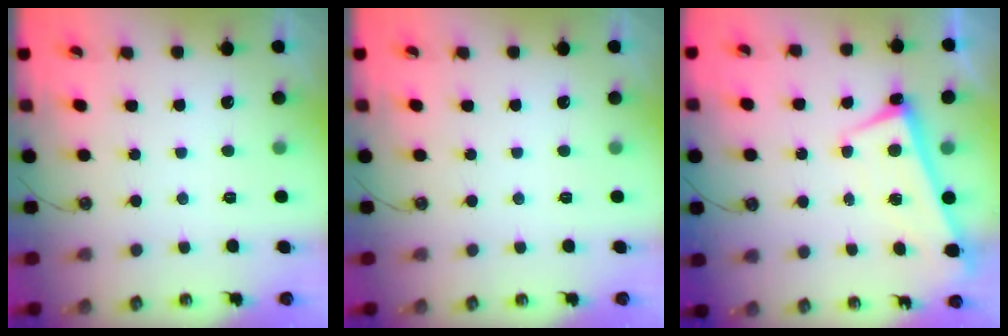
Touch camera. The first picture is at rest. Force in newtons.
{"total": 0.0}
{"total": 1.3, "press": 1.0, "slide": 0.9}